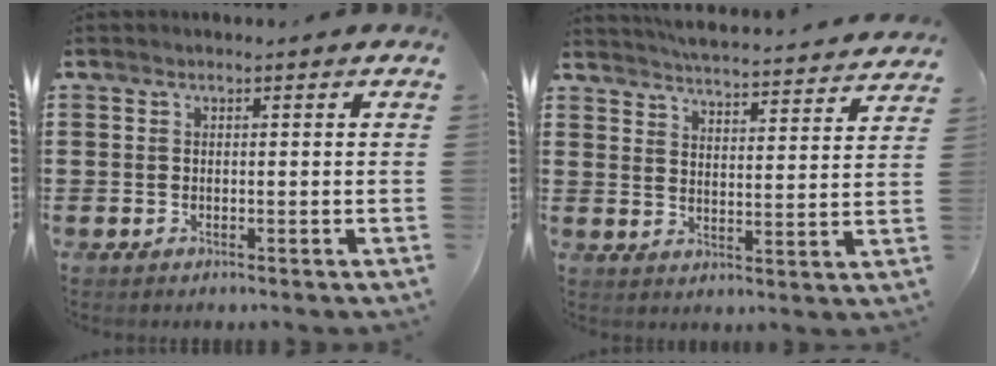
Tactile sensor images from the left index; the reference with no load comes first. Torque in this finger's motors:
{"motor_torque": [0.26, 0.21, 0.60, 0.15]}